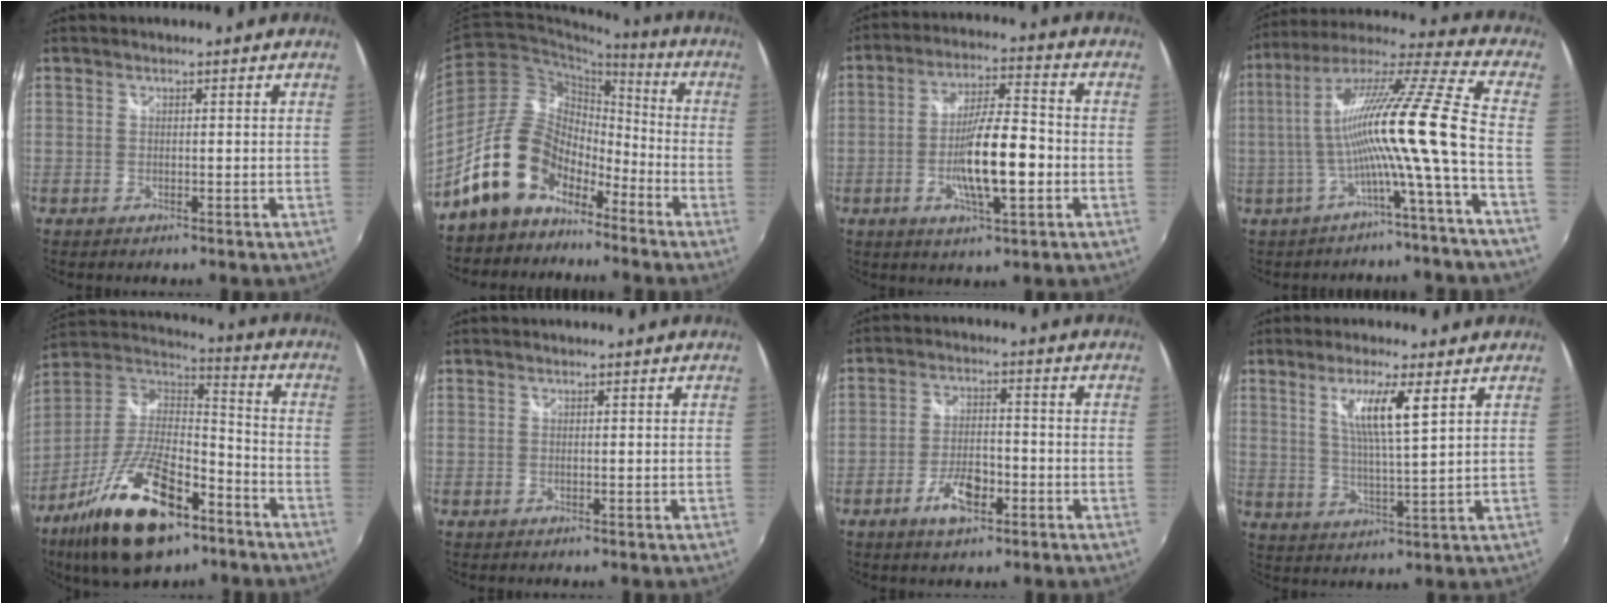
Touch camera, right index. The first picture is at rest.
{"total": 15.0, "force": [-10.4, 8.7, 6.2], "torque": [-0.121, 0.031, -0.178]}
{"total": 11.8, "force": [-3.1, 2.7, 11.0], "torque": [-0.204, -0.005, -0.050]}
{"total": 14.8, "force": [-3.3, -2.0, 14.2], "torque": [-0.235, 0.001, -0.066]}
{"total": 23.3, "force": [-13.1, 10.0, 16.5], "torque": [-0.325, -0.016, -0.223]}
{"total": 0.0}
{"total": 7.1, "force": [-3.7, 3.1, 5.2], "torque": [-0.110, -0.001, -0.061]}
{"total": 7.7, "force": [3.4, 0.1, 6.8], "torque": [-0.127, -0.007, 0.062]}